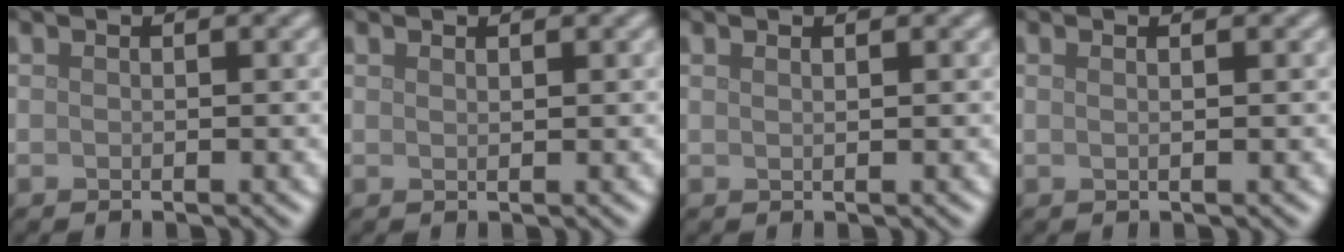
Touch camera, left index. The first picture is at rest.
{"total": 0.5, "force": [0.5, 0.1, 0.2], "torque": [-0.001, 0.000, 0.010]}
{"total": 1.4, "force": [0.8, 0.6, 0.9], "torque": [-0.002, -0.001, -0.002]}
{"total": 1.9, "force": [0.9, 0.9, 1.5], "torque": [-0.005, 0.000, -0.011]}